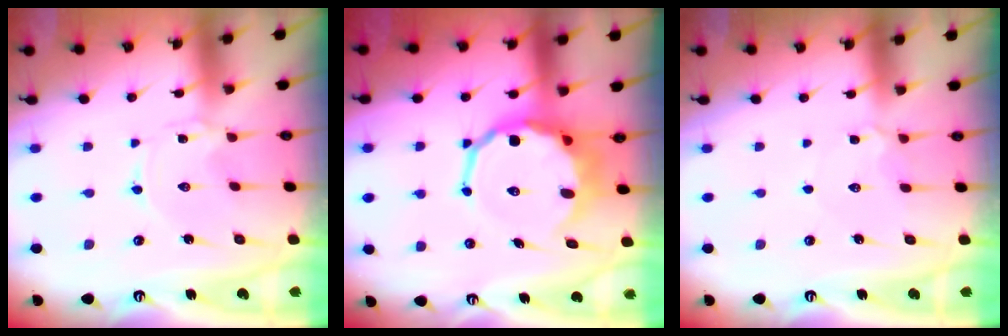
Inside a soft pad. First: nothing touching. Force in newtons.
{"total": 12.0, "press": 11.6, "slide": 3.2}
{"total": 4.7, "press": 4.6, "slide": 0.6}